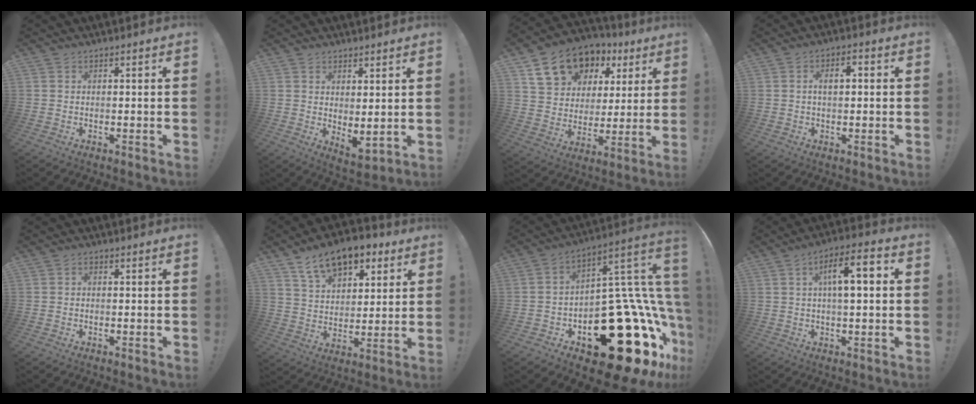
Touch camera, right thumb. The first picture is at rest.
{"total": 4.5, "force": [2.3, 1.6, 3.5], "torque": [-0.040, -0.029, 0.048]}
{"total": 17.4, "force": [9.3, 12.5, 7.8], "torque": [-0.119, -0.040, 0.186]}
{"total": 4.6, "force": [0.1, 2.7, 3.7], "torque": [-0.049, 0.005, -0.005]}
{"total": 0.7, "force": [-0.6, 0.3, 0.3], "torque": [-0.007, 0.002, -0.010]}
{"total": 14.1, "force": [9.1, 8.1, 7.2], "torque": [-0.115, -0.052, 0.170]}
{"total": 34.5, "force": [-13.7, 16.8, 26.8], "torque": [-0.291, 0.039, -0.169]}
{"total": 10.6, "force": [1.6, 4.0, 9.6], "torque": [-0.143, 0.006, 0.022]}